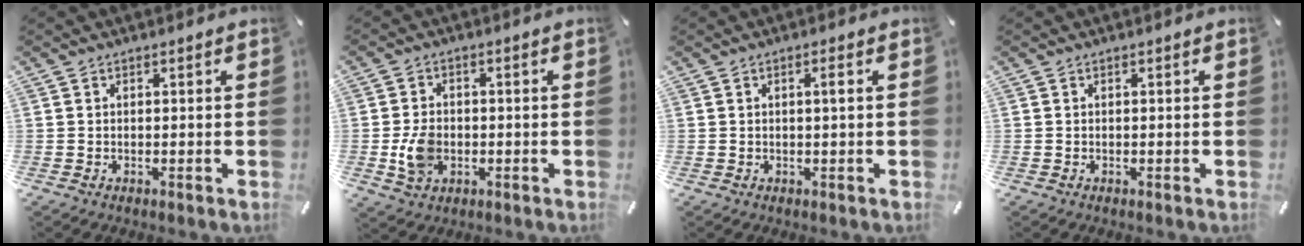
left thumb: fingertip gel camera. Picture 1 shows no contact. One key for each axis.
{"total": 6.8, "fx": -1.3, "fy": 5.2, "fz": 4.2, "tx": -0.088, "ty": 0.000, "tz": -0.023}
{"total": 1.9, "fx": 0.3, "fy": 0.1, "fz": 1.8, "tx": -0.036, "ty": -0.001, "tz": 0.004}
{"total": 0.0}